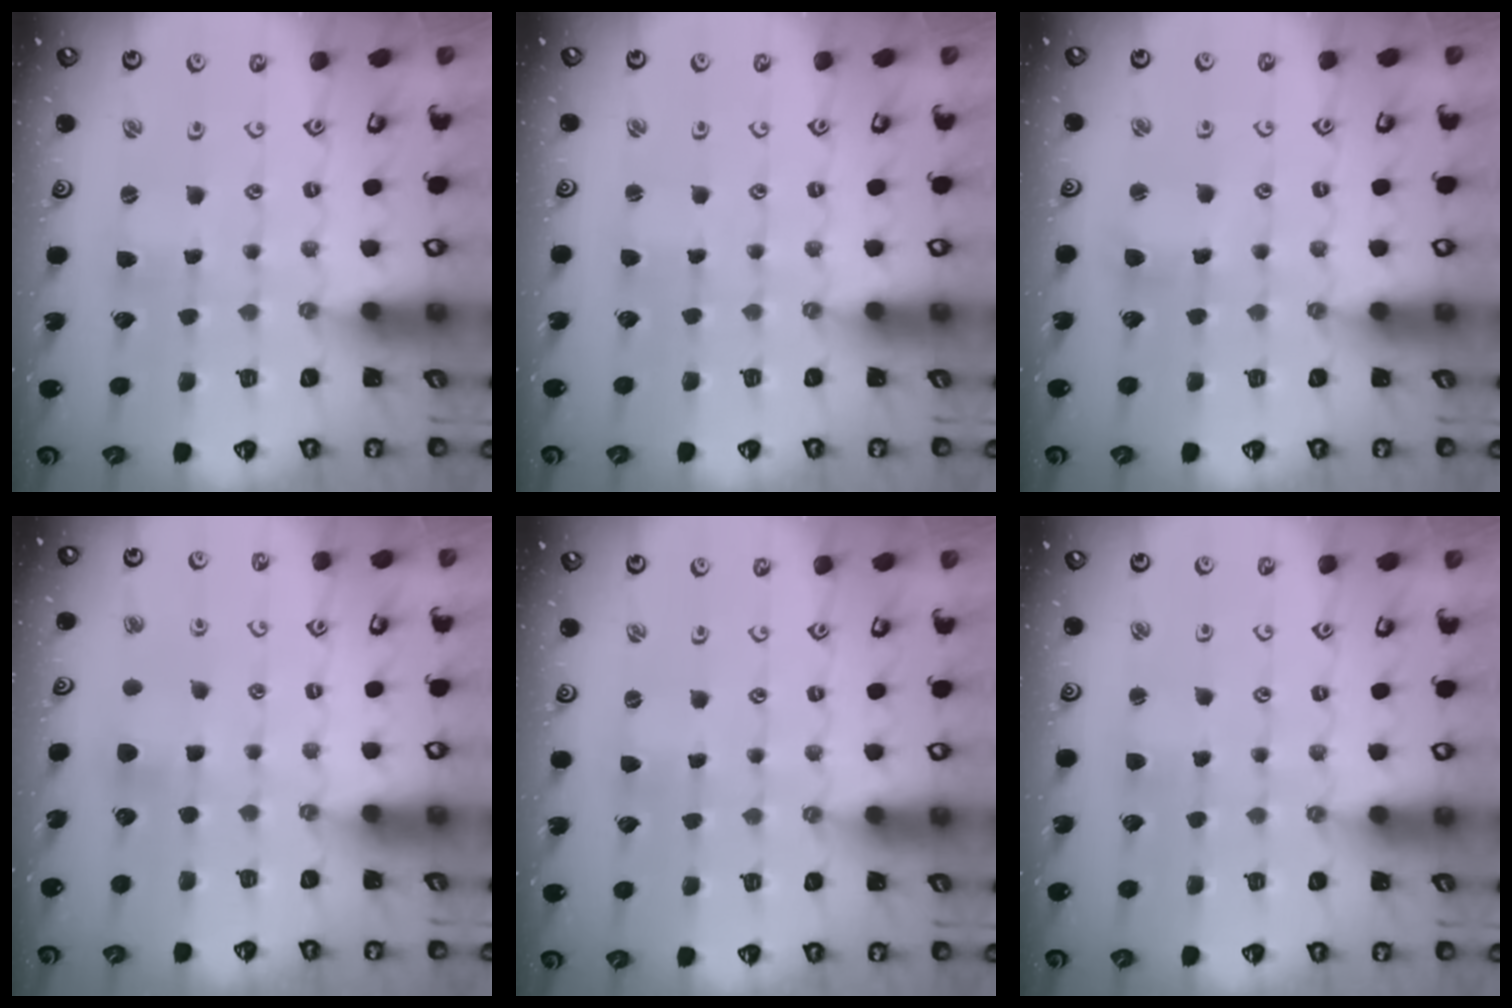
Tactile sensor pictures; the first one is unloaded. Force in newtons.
{"total": 0.5, "press": 0.5, "slide": 0.0}
{"total": 3.5, "press": 3.5, "slide": 0.3}
{"total": 5.8, "press": 5.7, "slide": 0.5}
{"total": 0.0}
{"total": 2.7, "press": 2.7, "slide": 0.3}